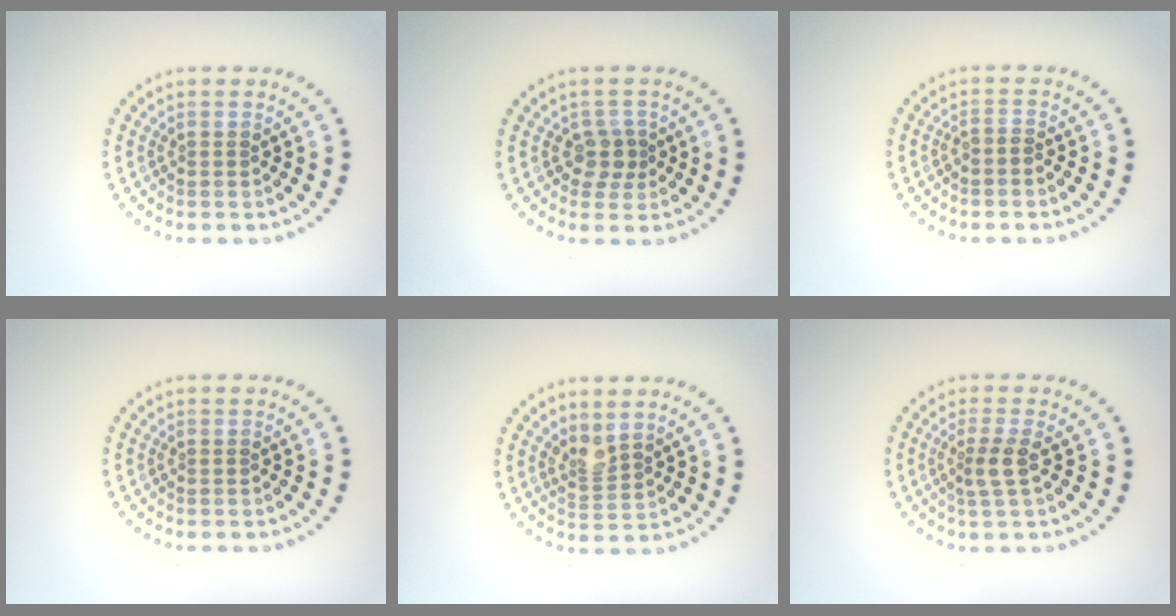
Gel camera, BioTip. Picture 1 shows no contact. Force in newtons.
{"total": 2.1, "press": 1.8, "slide": 1.1}
{"total": 0.6, "press": 0.3, "slide": 0.5}
{"total": 0.0}
{"total": 2.0, "press": 1.5, "slide": 1.3}
{"total": 2.0, "press": 1.6, "slide": 1.2}